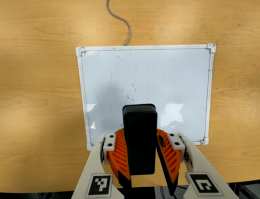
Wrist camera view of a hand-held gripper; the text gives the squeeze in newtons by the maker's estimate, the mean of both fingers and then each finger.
{"total": 9.5, "left": 9.7, "right": 9.3}